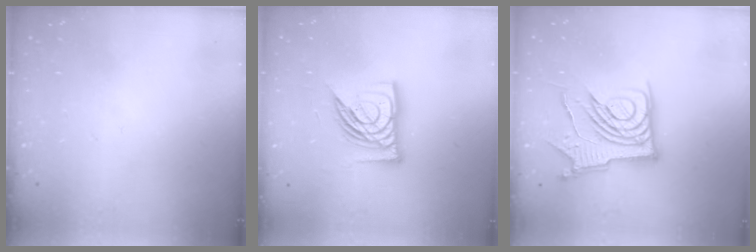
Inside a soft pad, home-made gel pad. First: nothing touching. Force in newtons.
{"total": 14.8, "press": 14.6, "slide": 1.9}
{"total": 14.4, "press": 14.3, "slide": 1.5}